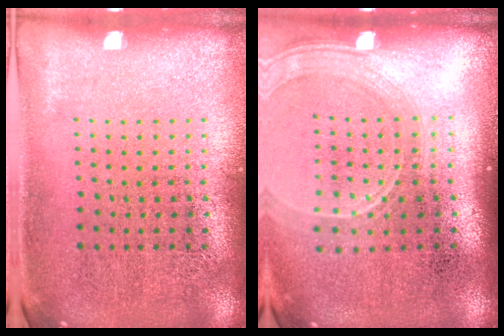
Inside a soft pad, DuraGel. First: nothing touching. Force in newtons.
{"total": 1.8, "press": 1.6, "slide": 0.8}